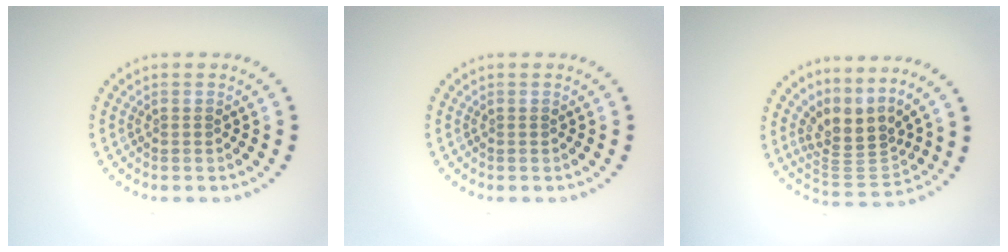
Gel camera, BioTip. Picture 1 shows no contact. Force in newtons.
{"total": 0.0}
{"total": 3.7, "press": 2.5, "slide": 2.8}